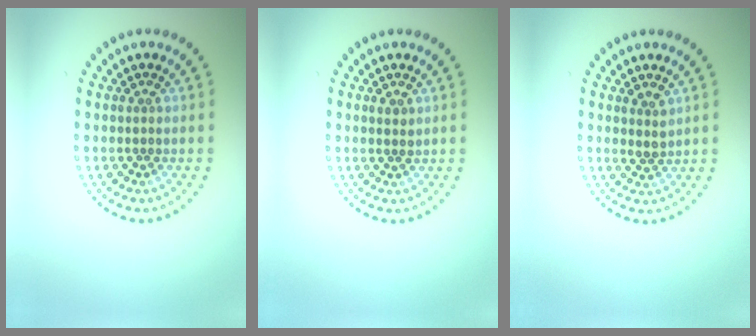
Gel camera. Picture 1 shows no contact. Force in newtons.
{"total": 0.9, "press": 0.8, "slide": 0.3}
{"total": 1.5, "press": 1.3, "slide": 0.8}